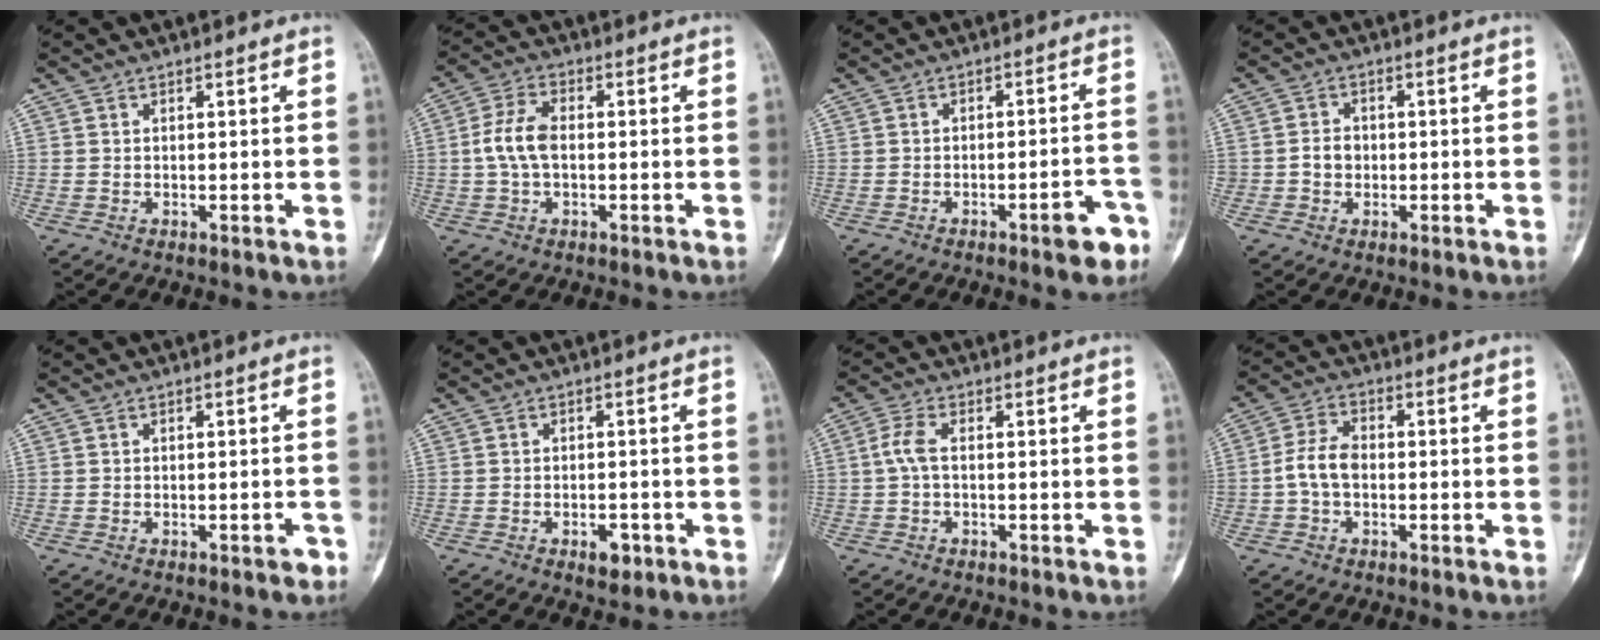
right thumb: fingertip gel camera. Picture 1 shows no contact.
{"total": 6.6, "force": [-0.3, 3.7, 5.5], "torque": [-0.121, 0.017, -0.012]}
{"total": 5.9, "force": [-3.5, 1.7, 4.4], "torque": [-0.044, 0.031, -0.042]}
{"total": 3.0, "force": [-0.5, 2.6, 1.4], "torque": [-0.011, 0.009, -0.012]}
{"total": 1.7, "force": [-1.2, 0.6, 1.1], "torque": [-0.013, 0.009, -0.015]}
{"total": 3.3, "force": [-1.6, 1.7, 2.2], "torque": [-0.023, 0.006, -0.020]}
{"total": 3.3, "force": [-0.4, 1.3, 3.0], "torque": [-0.076, 0.009, -0.012]}
{"total": 5.8, "force": [-1.0, 3.7, 4.3], "torque": [-0.085, 0.021, -0.027]}